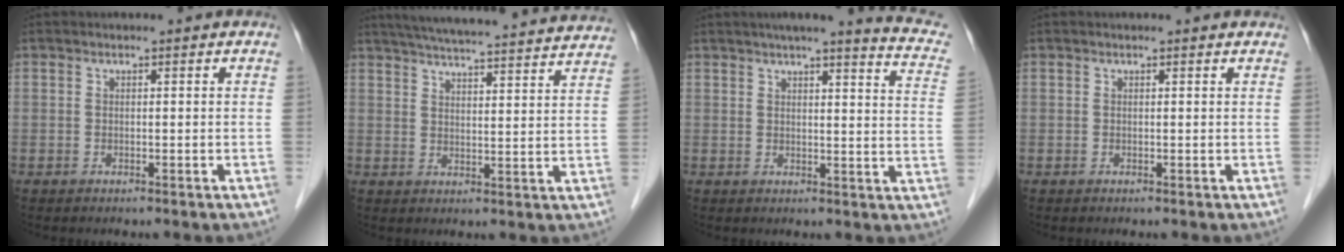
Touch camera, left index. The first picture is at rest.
{"total": 27.2, "force": [25.2, 1.6, 10.1], "torque": [-0.162, -0.016, 0.315]}
{"total": 12.9, "force": [10.5, 0.7, 7.5], "torque": [-0.090, -0.020, 0.099]}
{"total": 1.9, "force": [1.8, 0.2, 0.5], "torque": [-0.013, 0.008, 0.014]}